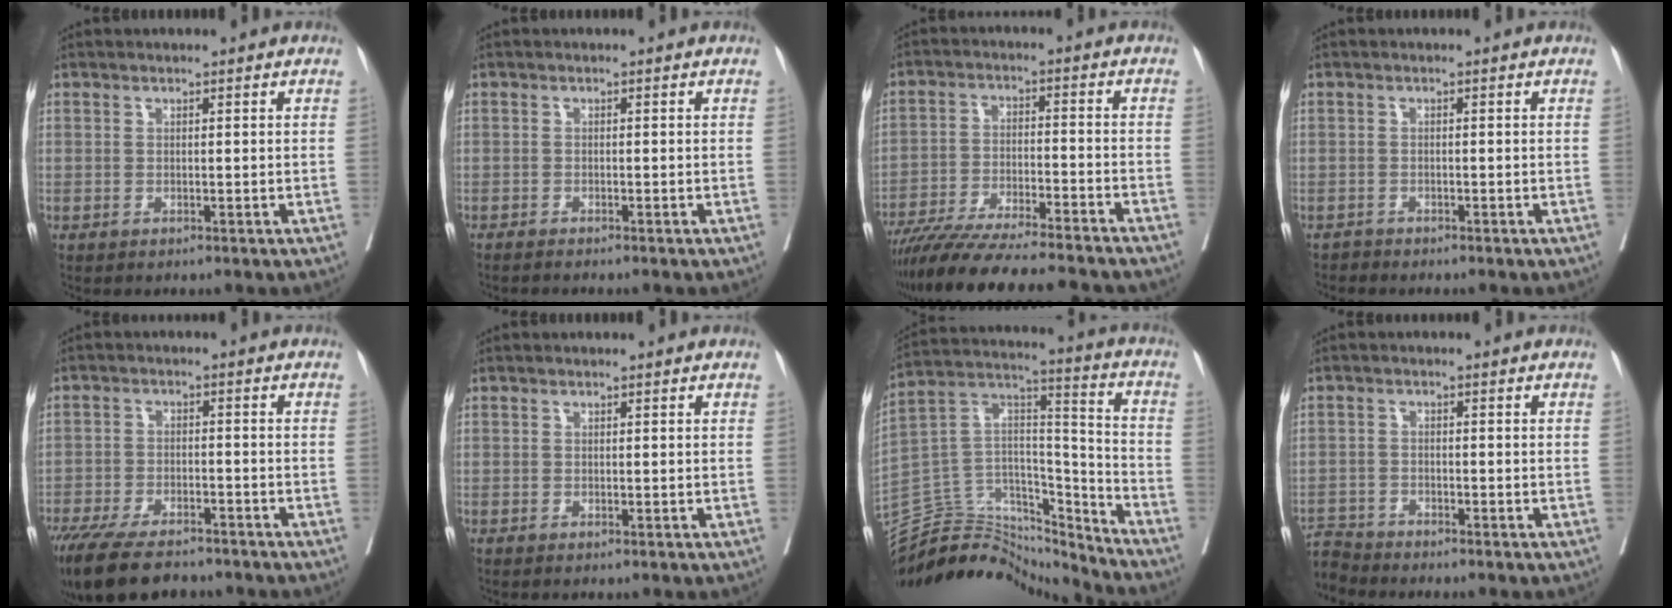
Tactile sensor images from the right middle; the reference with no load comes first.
{"total": 1.8, "force": [-1.6, -0.1, 0.8], "torque": [-0.012, -0.001, -0.021]}
{"total": 19.2, "force": [-17.0, 1.2, 8.9], "torque": [-0.150, -0.030, -0.263]}
{"total": 0.9, "force": [-0.8, 0.1, -0.3], "torque": [0.001, -0.003, -0.018]}
{"total": 14.4, "force": [-11.7, 4.3, 7.2], "torque": [-0.147, -0.021, -0.183]}
{"total": 0.0}
{"total": 19.2, "force": [-18.3, 5.2, 2.8], "torque": [-0.051, 0.073, -0.302]}
{"total": 4.3, "force": [-4.2, -0.1, -0.8], "torque": [0.016, -0.006, -0.081]}